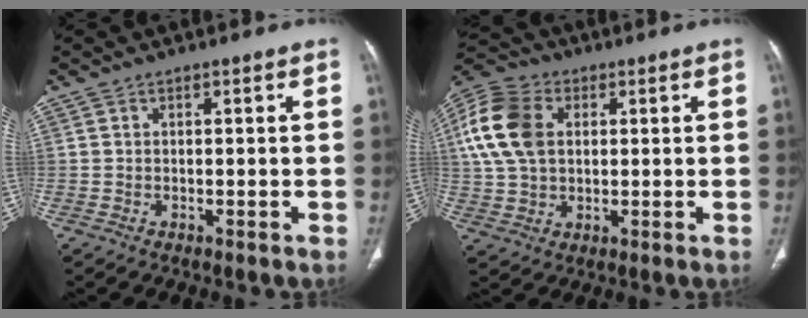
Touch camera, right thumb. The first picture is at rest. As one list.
[{"total": 14.7, "force": [3.0, 10.4, 10.0], "torque": [-0.201, 0.013, 0.054]}]